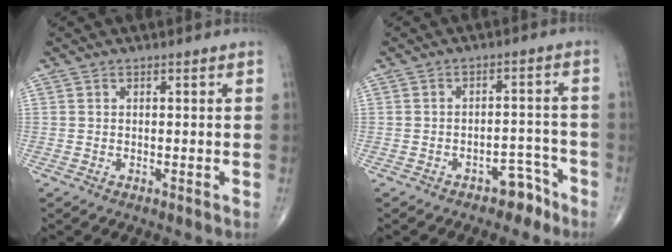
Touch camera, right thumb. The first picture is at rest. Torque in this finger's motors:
{"motor_torque": [4.11, 0.90, 0.18, -0.54, -0.01]}